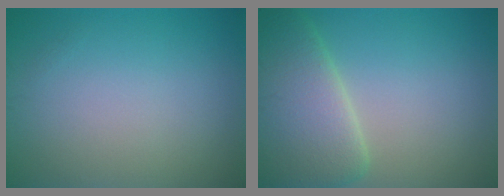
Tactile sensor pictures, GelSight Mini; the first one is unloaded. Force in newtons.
{"total": 7.5, "press": 7.5, "slide": 0.4}